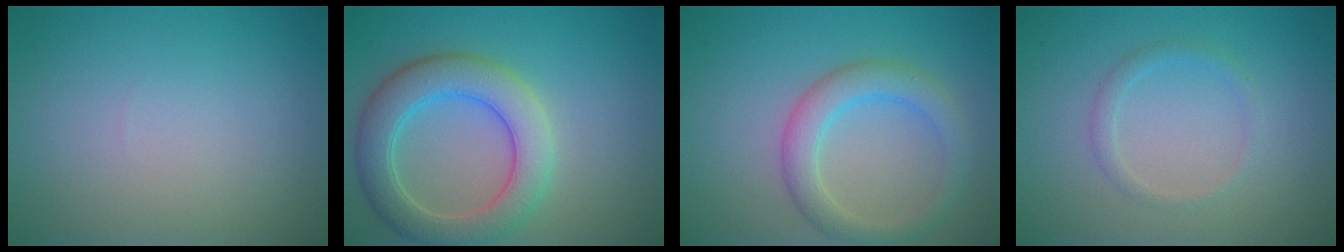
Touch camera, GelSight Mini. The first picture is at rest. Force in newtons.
{"total": 6.0, "press": 6.0, "slide": 0.7}
{"total": 3.7, "press": 3.7, "slide": 0.2}
{"total": 1.4, "press": 1.4, "slide": 0.1}